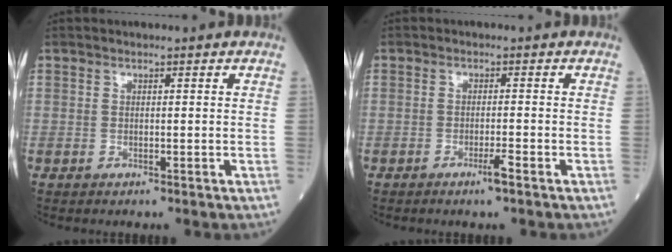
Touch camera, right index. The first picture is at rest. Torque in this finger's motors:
{"motor_torque": [0.84, -0.34, 0.43, 0.11]}